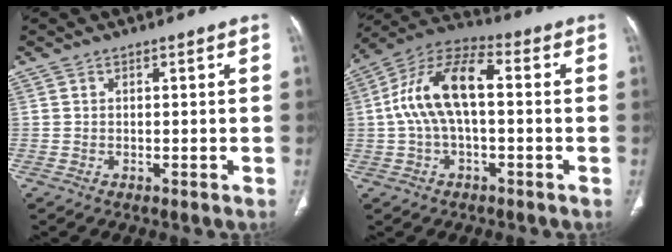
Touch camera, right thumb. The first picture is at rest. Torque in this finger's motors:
{"motor_torque": [1.43, 1.95, 0.88, -0.40, 0.17]}